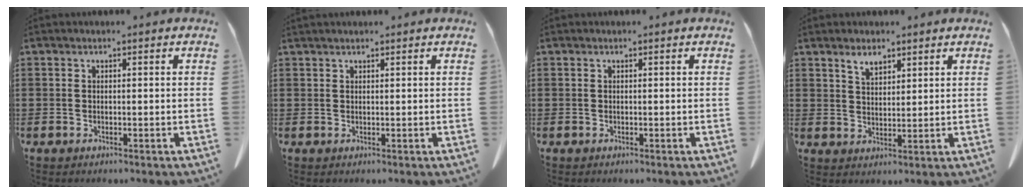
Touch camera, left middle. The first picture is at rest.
{"total": 0.7, "force": [0.7, 0.0, 0.2], "torque": [-0.006, -0.002, 0.014]}
{"total": 0.0}
{"total": 3.1, "force": [2.4, 1.3, 1.4], "torque": [-0.026, -0.001, 0.043]}